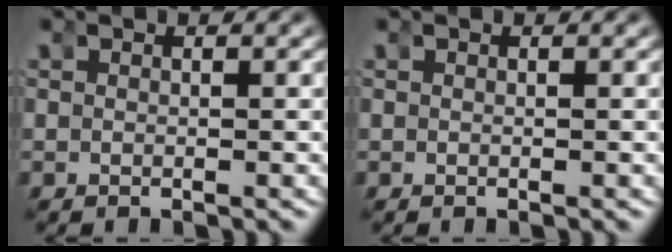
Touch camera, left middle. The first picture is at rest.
{"total": 0.0}